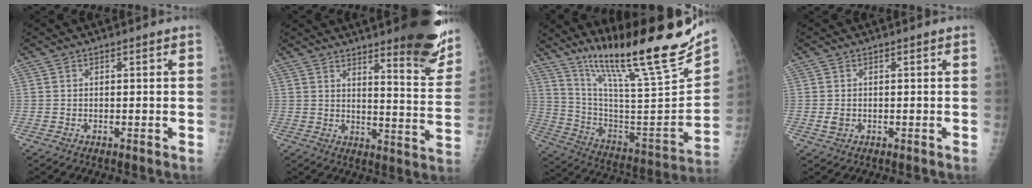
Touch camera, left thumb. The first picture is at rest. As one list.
[{"total": 17.4, "force": [11.9, 3.6, 12.1], "torque": [-0.122, -0.086, 0.152]}, {"total": 27.7, "force": [21.6, 2.5, 17.2], "torque": [-0.257, -0.120, 0.353]}, {"total": 1.5, "force": [-0.1, 1.1, 0.9], "torque": [-0.016, -0.001, 0.001]}]